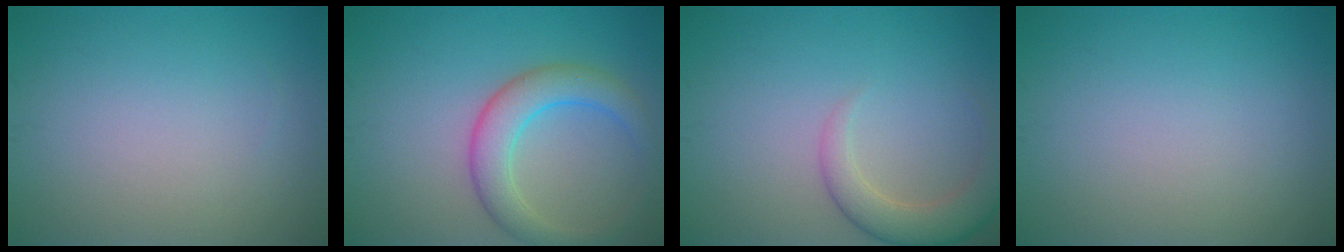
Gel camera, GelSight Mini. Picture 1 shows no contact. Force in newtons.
{"total": 4.6, "press": 4.6, "slide": 0.2}
{"total": 3.7, "press": 3.7, "slide": 0.2}
{"total": 0.0}